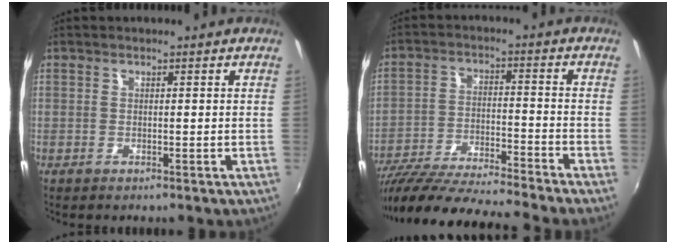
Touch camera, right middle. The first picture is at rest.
{"total": 18.1, "force": [-16.1, -0.8, 8.3], "torque": [-0.162, -0.037, -0.273]}